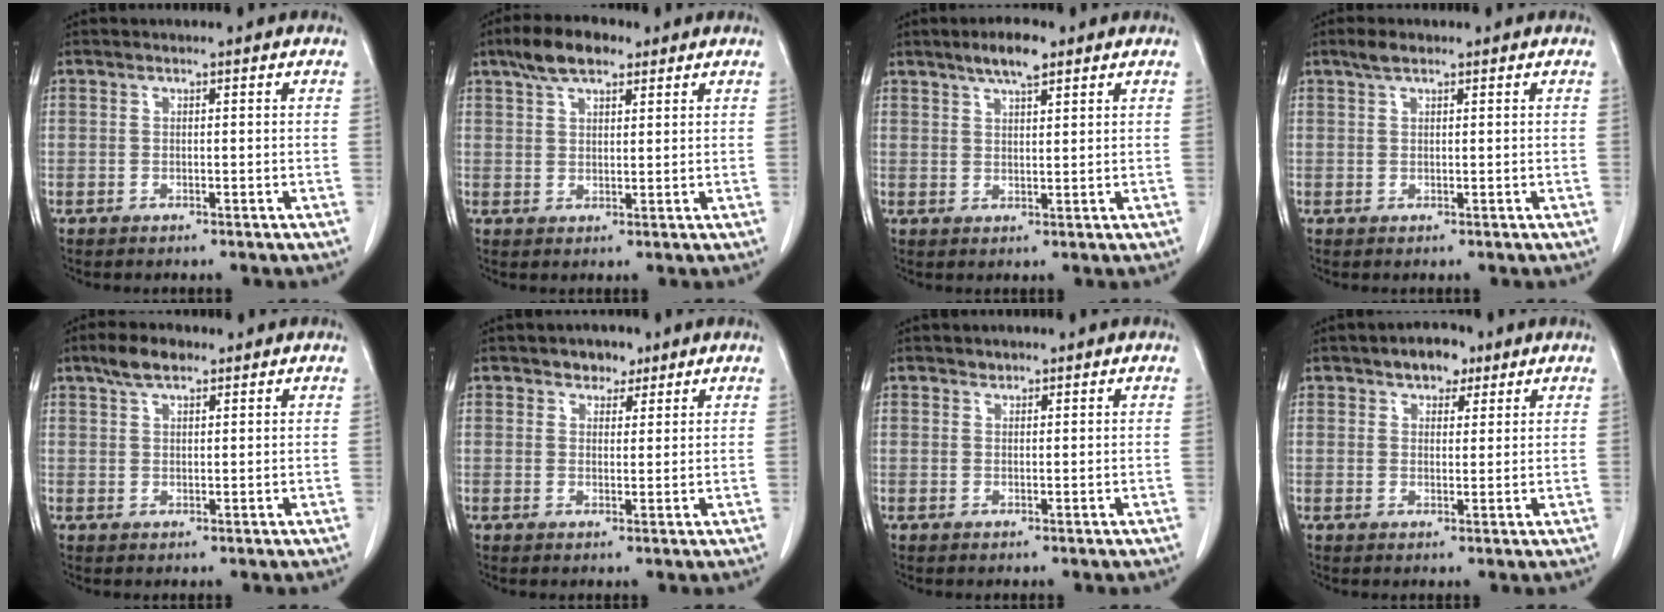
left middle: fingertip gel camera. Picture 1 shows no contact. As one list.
[{"total": 6.2, "force": [4.2, 2.5, 3.9], "torque": [-0.076, 0.017, 0.073]}, {"total": 4.8, "force": [3.4, 0.9, 3.3], "torque": [-0.062, 0.005, 0.056]}, {"total": 1.8, "force": [1.3, 0.6, 1.1], "torque": [-0.027, 0.008, 0.025]}, {"total": 4.0, "force": [2.8, 1.5, 2.4], "torque": [-0.053, 0.010, 0.052]}, {"total": 2.7, "force": [1.9, 1.7, 0.9], "torque": [-0.012, 0.002, 0.027]}, {"total": 0.7, "force": [0.6, 0.3, 0.0], "torque": [-0.001, -0.004, 0.007]}, {"total": 4.3, "force": [2.8, 2.4, 2.2], "torque": [-0.030, 0.010, 0.042]}]